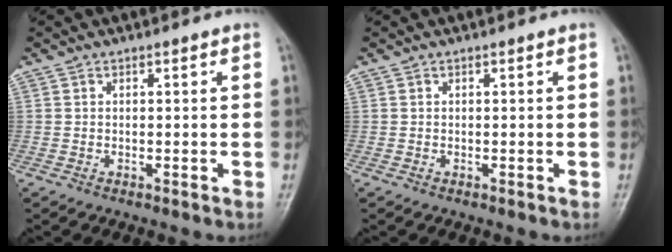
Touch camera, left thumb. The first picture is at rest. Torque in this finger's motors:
{"motor_torque": [0.00, 0.00, 0.06, -0.06, 0.00]}